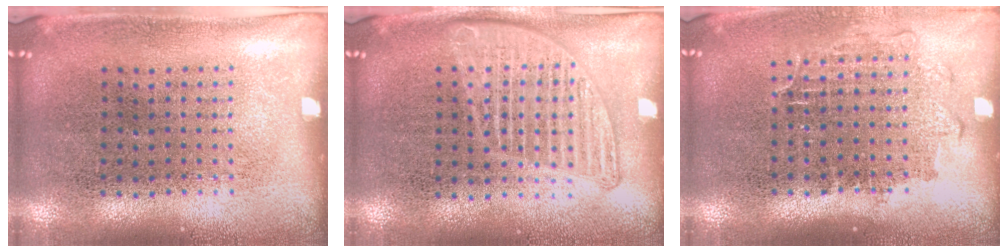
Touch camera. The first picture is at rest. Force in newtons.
{"total": 1.3, "press": 1.3, "slide": 0.2}
{"total": 1.2, "press": 1.0, "slide": 0.6}